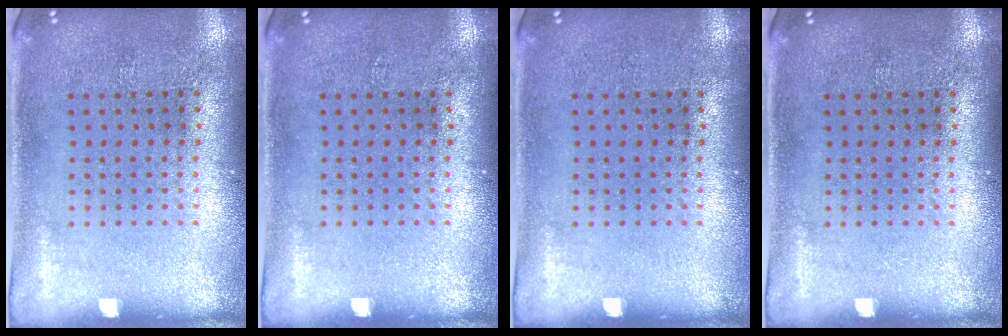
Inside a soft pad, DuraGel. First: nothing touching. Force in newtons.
{"total": 0.0}
{"total": 0.0}
{"total": 0.0}